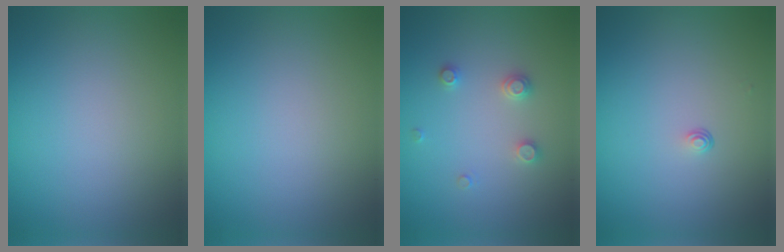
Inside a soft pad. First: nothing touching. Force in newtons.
{"total": 0.0}
{"total": 1.8, "press": 1.7, "slide": 0.3}
{"total": 0.6, "press": 0.3, "slide": 0.5}